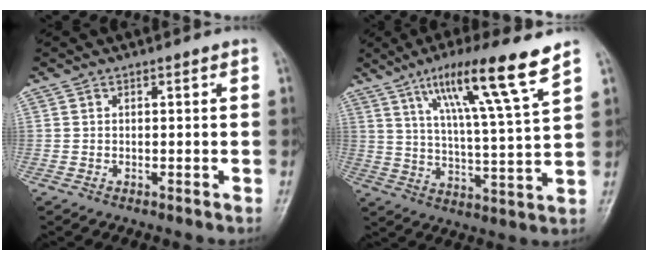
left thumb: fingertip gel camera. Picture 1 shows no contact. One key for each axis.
{"total": 15.7, "fx": 9.6, "fy": 0.5, "fz": 12.4, "tx": -0.205, "ty": -0.041, "tz": 0.159}